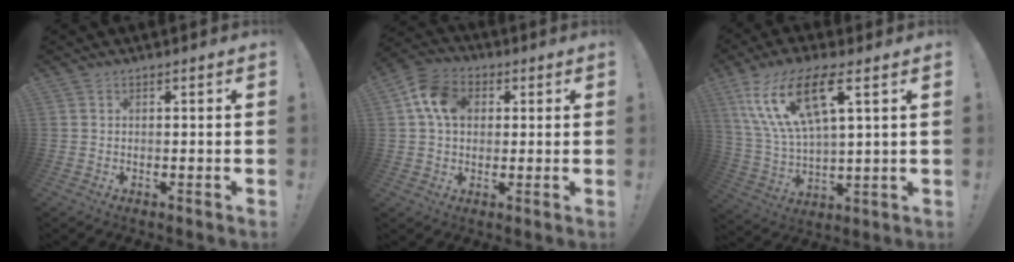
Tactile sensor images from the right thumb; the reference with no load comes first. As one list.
[{"total": 11.1, "force": [2.9, 8.4, 6.6], "torque": [-0.110, 0.009, 0.057]}, {"total": 17.1, "force": [8.3, 6.3, 13.5], "torque": [-0.266, -0.019, 0.138]}]